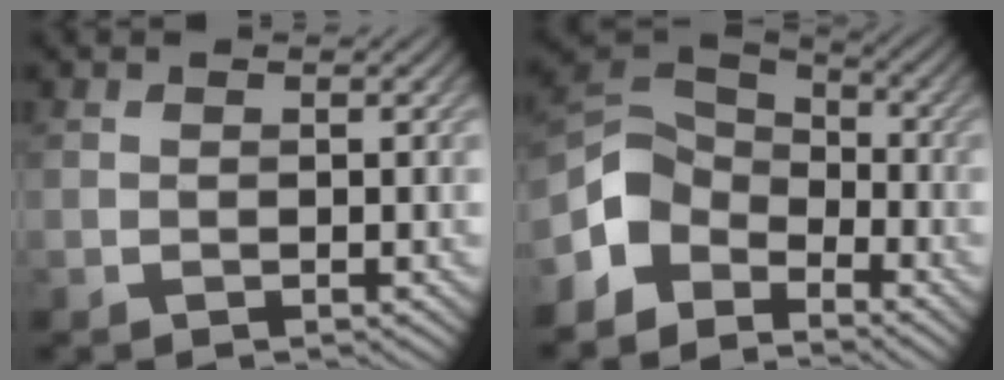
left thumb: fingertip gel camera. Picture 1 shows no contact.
{"total": 7.0, "force": [-4.0, 4.7, 3.3], "torque": [-0.069, 0.005, -0.101]}